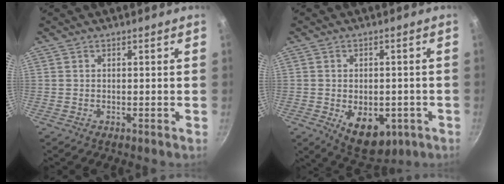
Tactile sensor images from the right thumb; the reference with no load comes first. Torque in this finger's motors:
{"motor_torque": [-0.27, 0.59, 0.38, 0.41, 0.06]}